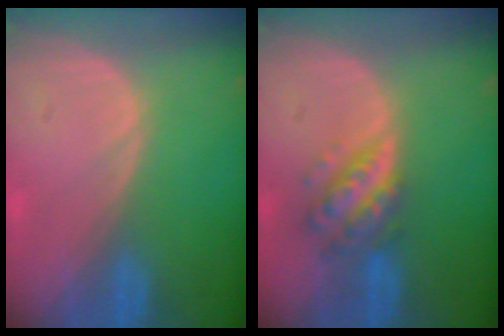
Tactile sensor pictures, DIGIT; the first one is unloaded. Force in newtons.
{"total": 6.0, "press": 5.5, "slide": 2.5}